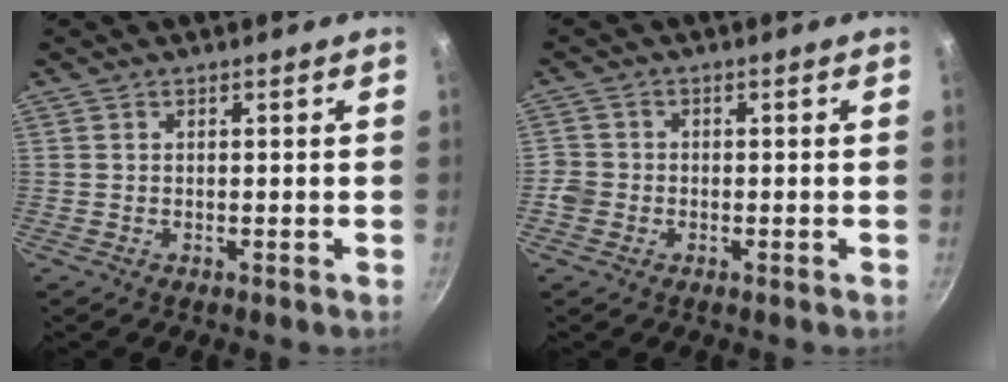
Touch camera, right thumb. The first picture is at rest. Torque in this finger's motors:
{"motor_torque": [0.49, 0.42, 0.29, 0.45, -0.03]}